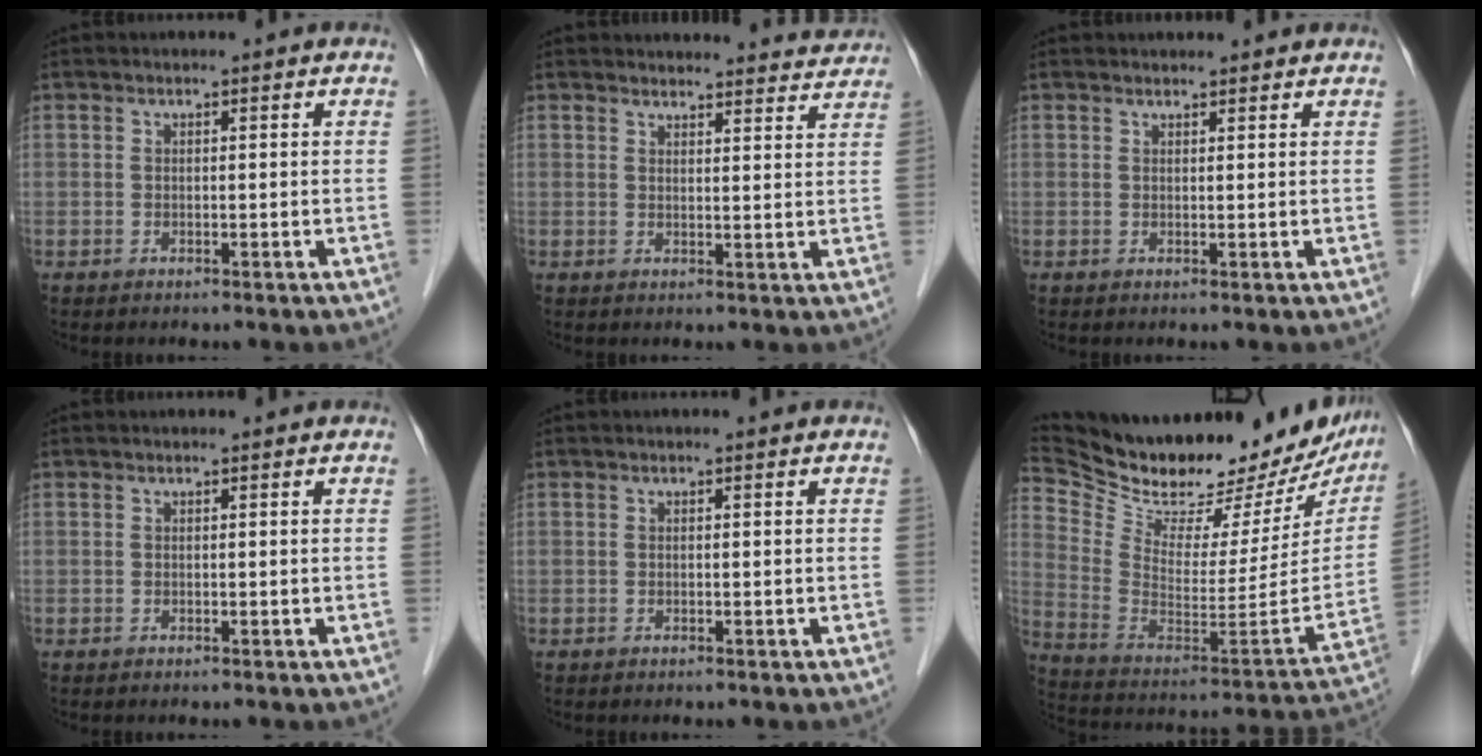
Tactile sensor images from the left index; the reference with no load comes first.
{"total": 11.6, "force": [11.3, 2.4, 1.0], "torque": [0.022, -0.003, 0.110]}
{"total": 2.3, "force": [2.2, 0.7, 0.3], "torque": [-0.007, 0.014, 0.027]}
{"total": 0.0}
{"total": 0.0}
{"total": 31.8, "force": [27.3, 9.1, 13.6], "torque": [-0.243, -0.059, 0.391]}